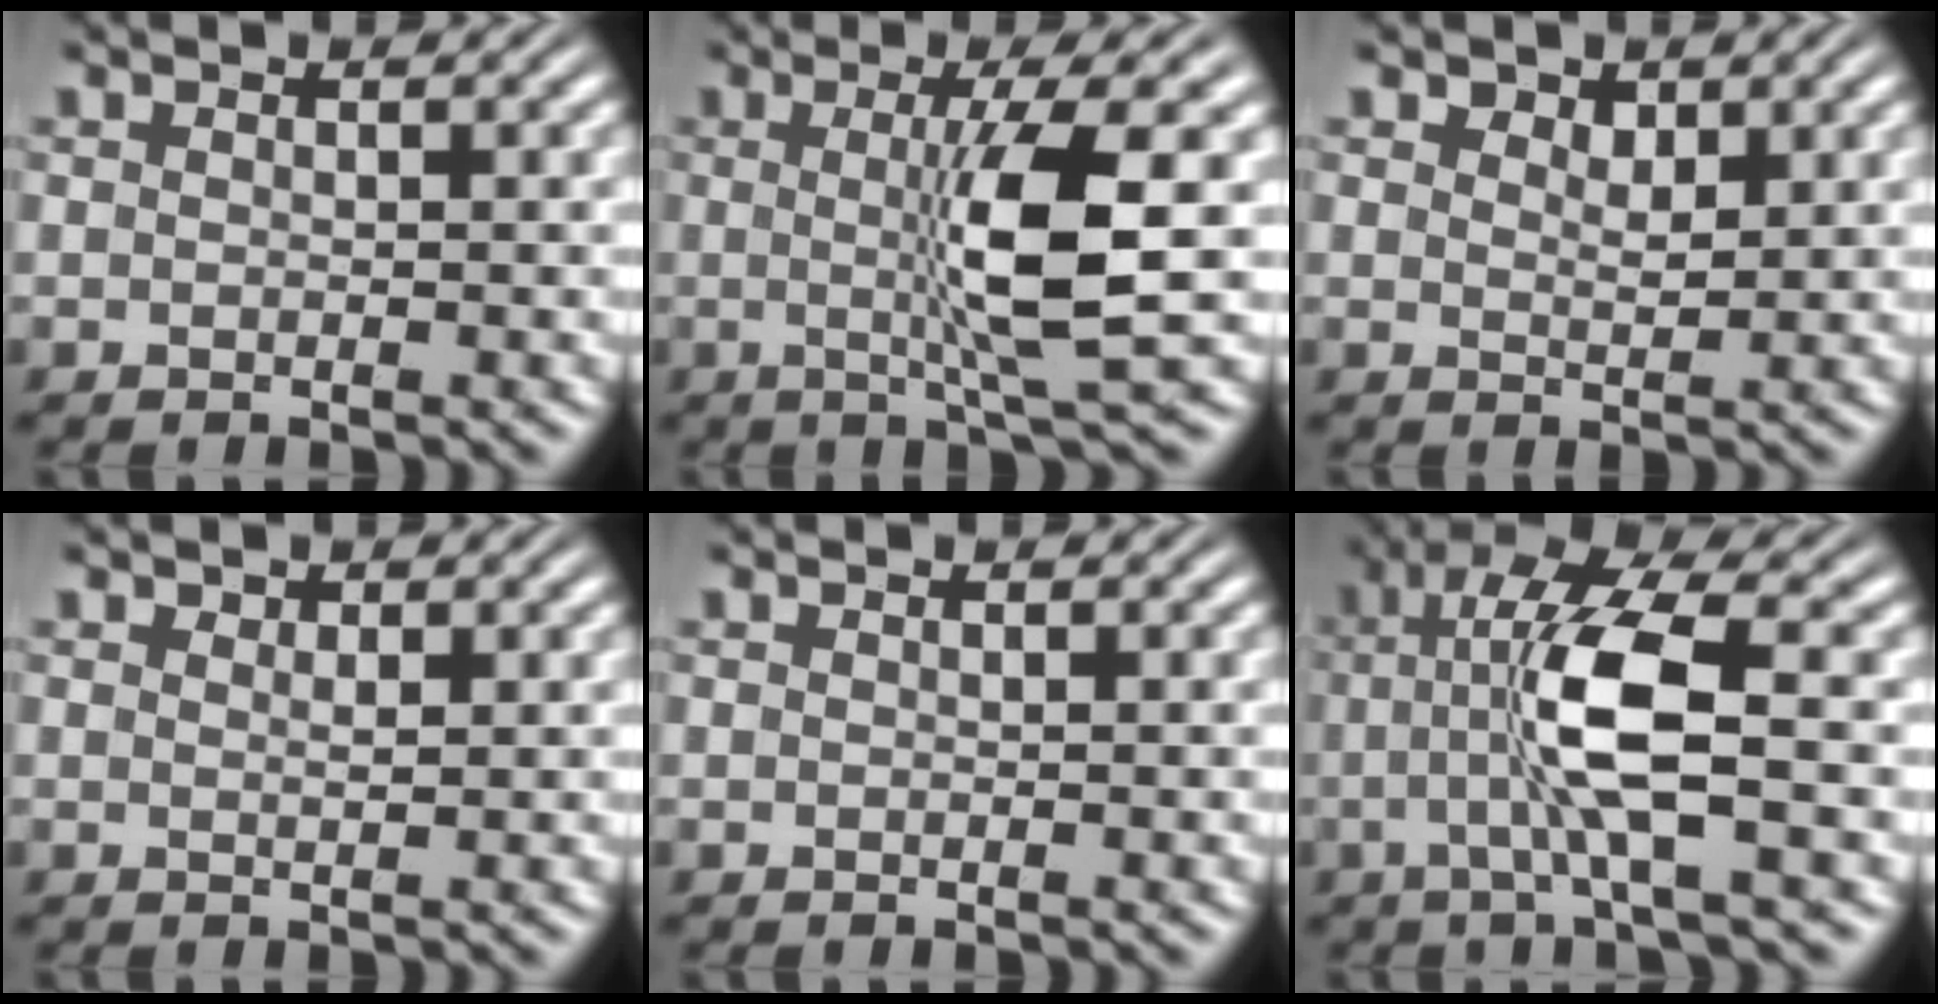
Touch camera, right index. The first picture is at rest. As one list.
[{"total": 5.9, "force": [0.4, 0.0, 5.9], "torque": [-0.106, -0.009, 0.011]}, {"total": 1.7, "force": [1.2, 0.7, 0.9], "torque": [-0.015, -0.013, 0.026]}, {"total": 0.7, "force": [0.6, 0.1, 0.4], "torque": [-0.006, -0.008, 0.014]}, {"total": 0.0}, {"total": 6.6, "force": [0.6, 1.7, 6.3], "torque": [-0.120, -0.002, 0.008]}]